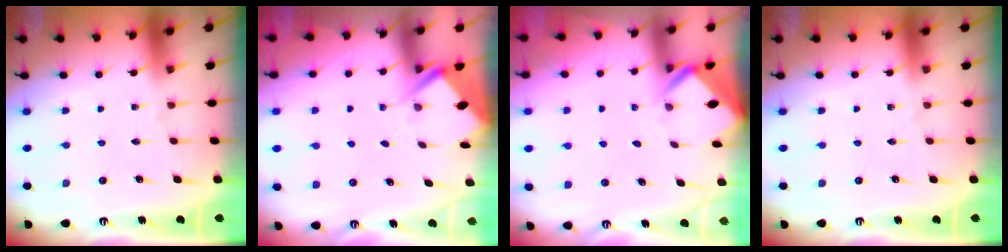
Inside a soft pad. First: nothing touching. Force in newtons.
{"total": 2.9, "press": 2.9, "slide": 0.3}
{"total": 2.8, "press": 2.8, "slide": 0.2}
{"total": 0.0}